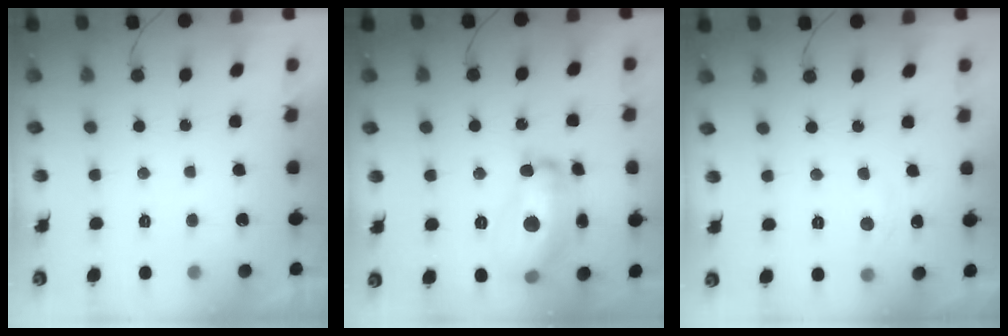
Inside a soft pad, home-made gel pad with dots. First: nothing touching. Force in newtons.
{"total": 18.4, "press": 18.4, "slide": 1.2}
{"total": 4.6, "press": 4.6, "slide": 0.6}